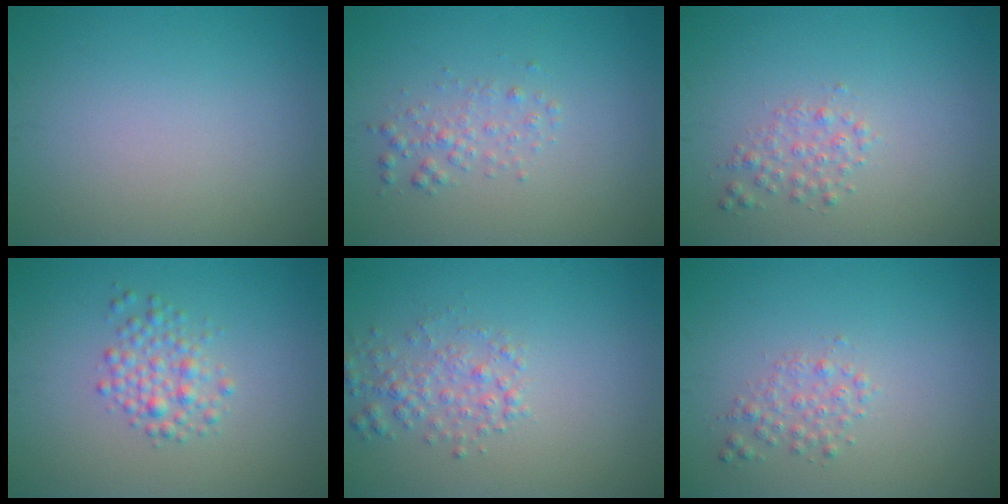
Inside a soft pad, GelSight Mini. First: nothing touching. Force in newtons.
{"total": 1.5, "press": 1.5, "slide": 0.0}
{"total": 1.5, "press": 1.5, "slide": 0.1}
{"total": 2.4, "press": 2.4, "slide": 0.1}
{"total": 2.3, "press": 2.3, "slide": 0.1}
{"total": 1.5, "press": 1.5, "slide": 0.1}